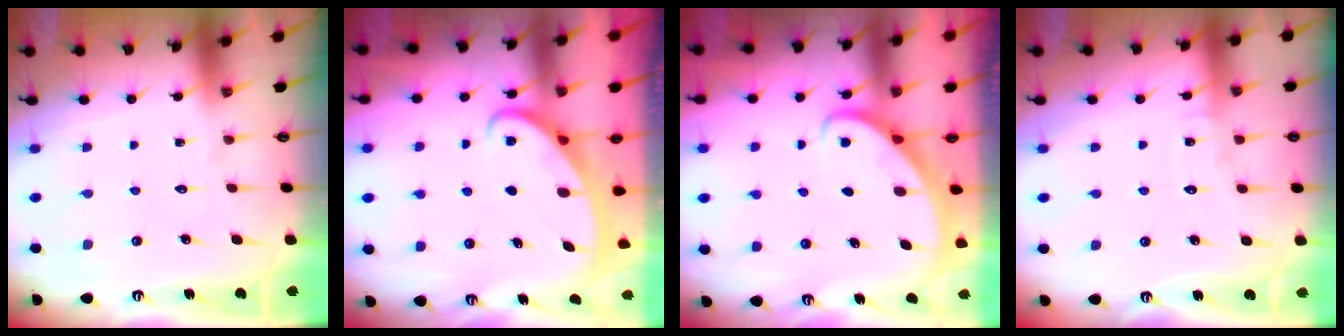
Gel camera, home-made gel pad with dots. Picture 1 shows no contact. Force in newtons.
{"total": 2.5, "press": 2.4, "slide": 0.3}
{"total": 2.7, "press": 2.7, "slide": 0.2}
{"total": 4.5, "press": 4.5, "slide": 0.3}